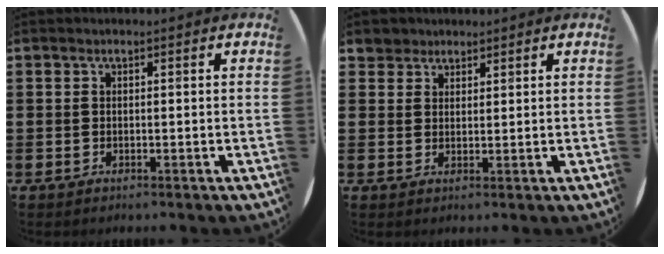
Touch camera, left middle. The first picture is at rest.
{"total": 2.7, "force": [2.3, 1.3, -0.3], "torque": [0.006, 0.004, 0.043]}